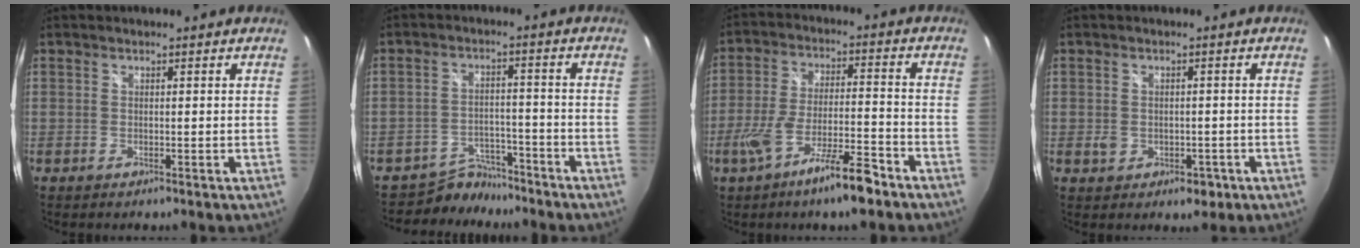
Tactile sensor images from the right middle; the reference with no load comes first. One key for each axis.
{"total": 6.0, "fx": -5.4, "fy": 2.6, "fz": -0.3, "tx": -0.003, "ty": 0.014, "tz": -0.086}
{"total": 11.9, "fx": -7.7, "fy": 1.9, "fz": 8.8, "tx": -0.172, "ty": -0.011, "tz": -0.131}
{"total": 4.1, "fx": -1.2, "fy": 3.2, "fz": 2.3, "tx": -0.037, "ty": 0.000, "tz": -0.011}